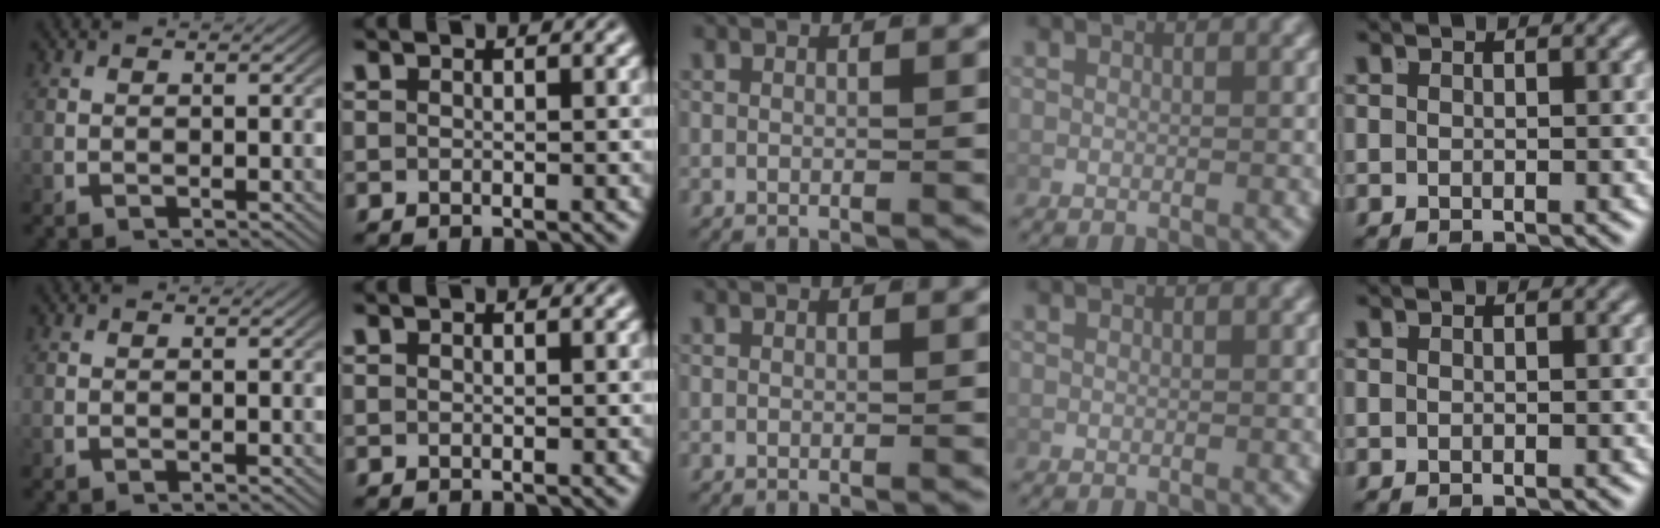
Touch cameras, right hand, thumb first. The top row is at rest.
{}